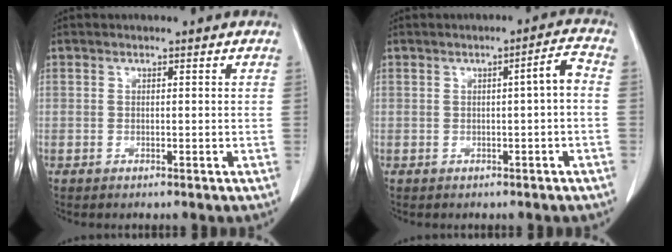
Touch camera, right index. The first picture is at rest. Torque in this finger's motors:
{"motor_torque": [0.40, -0.06, 0.11, 0.05]}